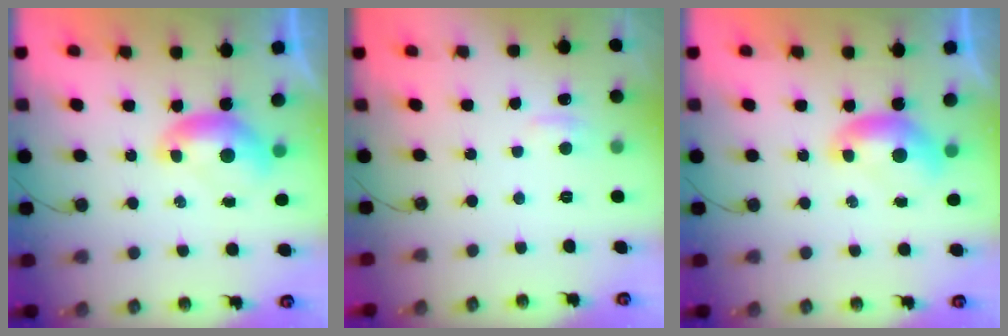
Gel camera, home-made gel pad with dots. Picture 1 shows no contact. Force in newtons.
{"total": 1.0, "press": 0.7, "slide": 0.7}
{"total": 0.0}